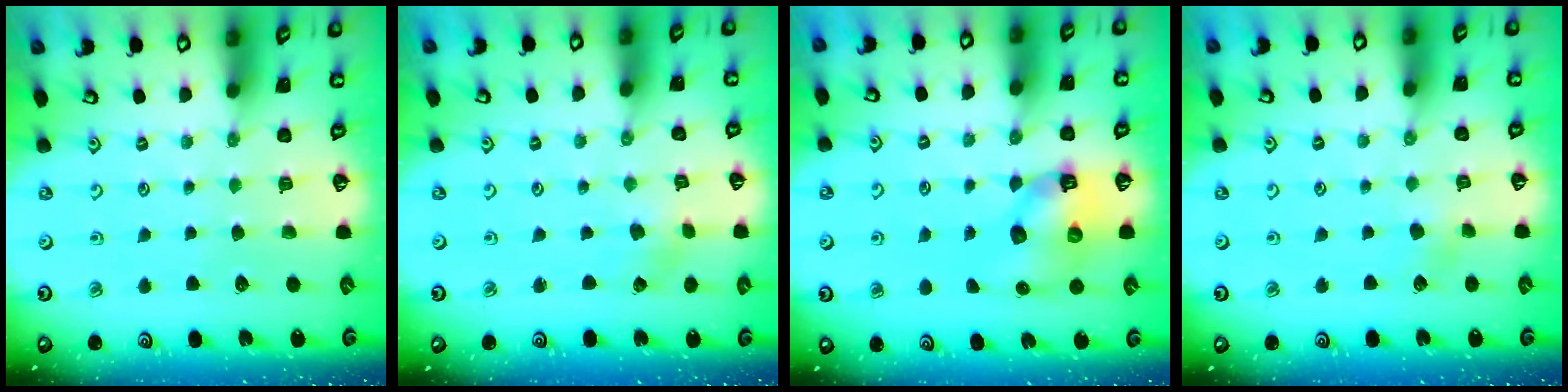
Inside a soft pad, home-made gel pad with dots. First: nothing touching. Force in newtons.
{"total": 1.2, "press": 1.2, "slide": 0.1}
{"total": 9.8, "press": 9.7, "slide": 1.7}
{"total": 2.8, "press": 2.8, "slide": 0.6}